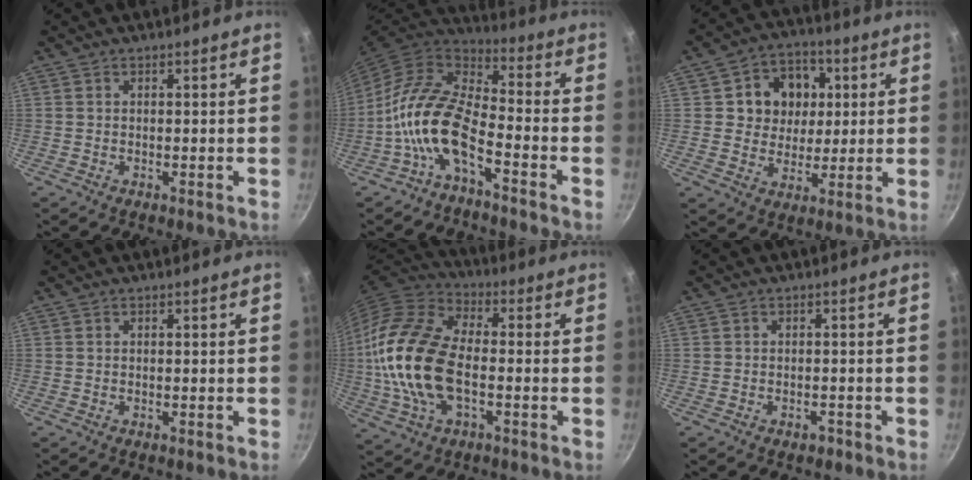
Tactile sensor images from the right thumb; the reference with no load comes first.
{"total": 13.5, "force": [-5.4, 6.4, 10.6], "torque": [-0.199, 0.052, -0.118]}
{"total": 11.8, "force": [2.6, 10.2, 5.4], "torque": [-0.048, 0.000, 0.036]}
{"total": 0.0}
{"total": 19.8, "force": [-2.1, 11.4, 16.0], "torque": [-0.313, 0.029, -0.051]}
{"total": 1.4, "force": [-0.9, 0.9, 0.6], "torque": [-0.004, 0.011, -0.009]}